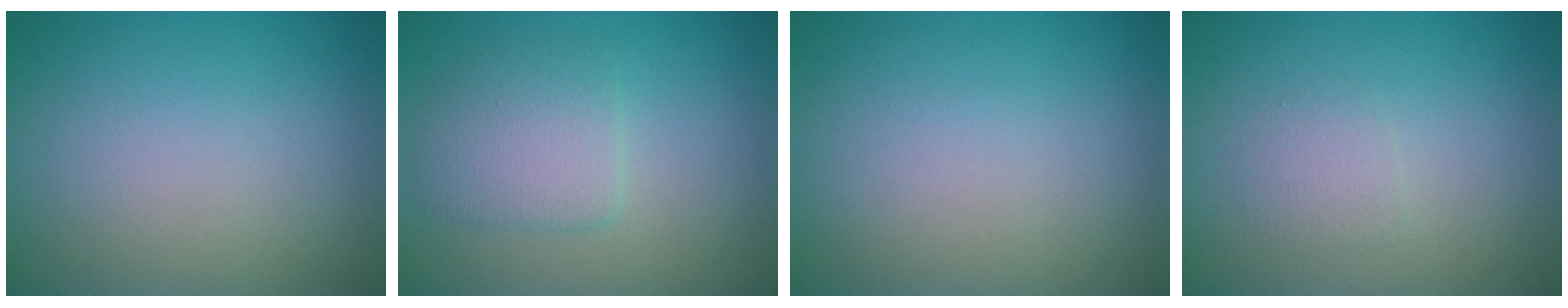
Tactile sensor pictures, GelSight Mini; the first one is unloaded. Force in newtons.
{"total": 3.0, "press": 3.0, "slide": 0.4}
{"total": 0.0}
{"total": 1.2, "press": 1.2, "slide": 0.0}